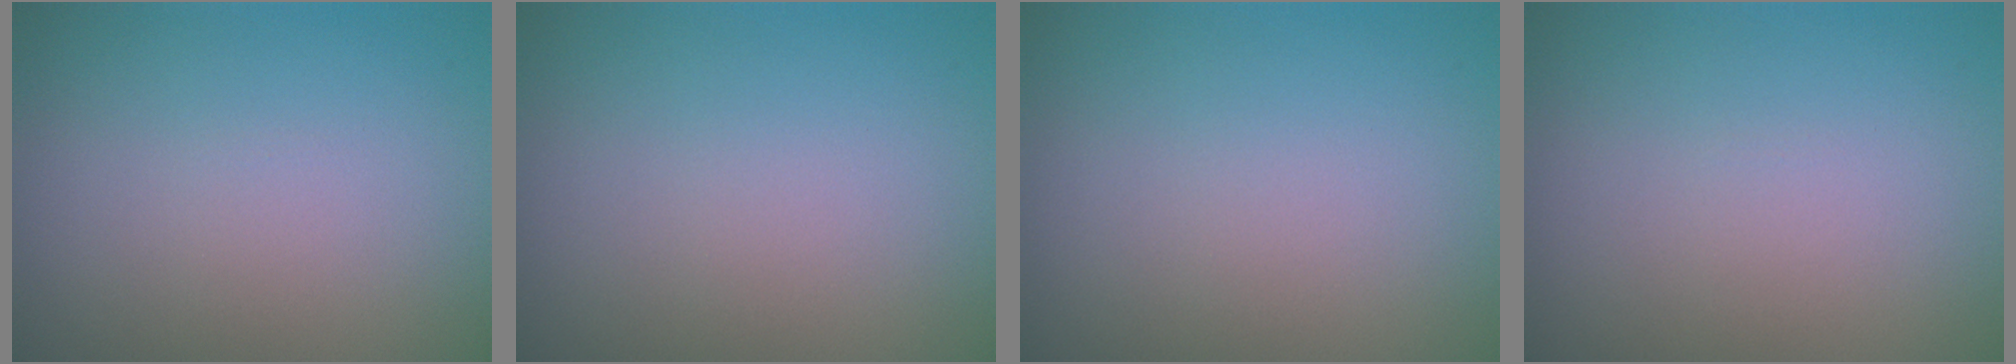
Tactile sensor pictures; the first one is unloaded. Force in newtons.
{"total": 0.0}
{"total": 0.0}
{"total": 0.0}